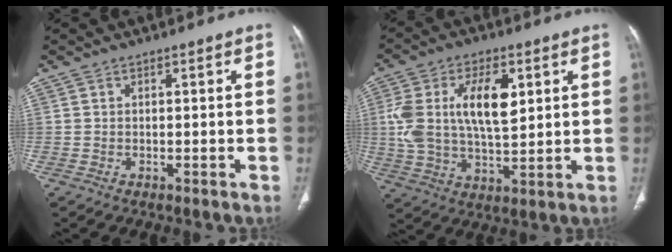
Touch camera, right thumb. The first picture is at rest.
{"total": 14.8, "force": [3.6, 7.4, 12.3], "torque": [-0.227, -0.002, 0.071]}